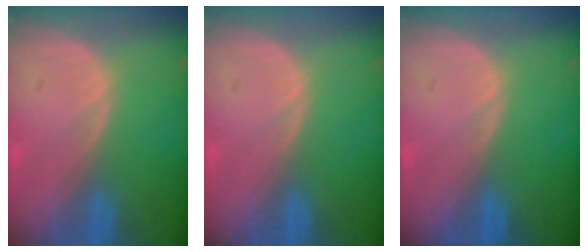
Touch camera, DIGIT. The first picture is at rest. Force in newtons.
{"total": 0.0}
{"total": 0.0}